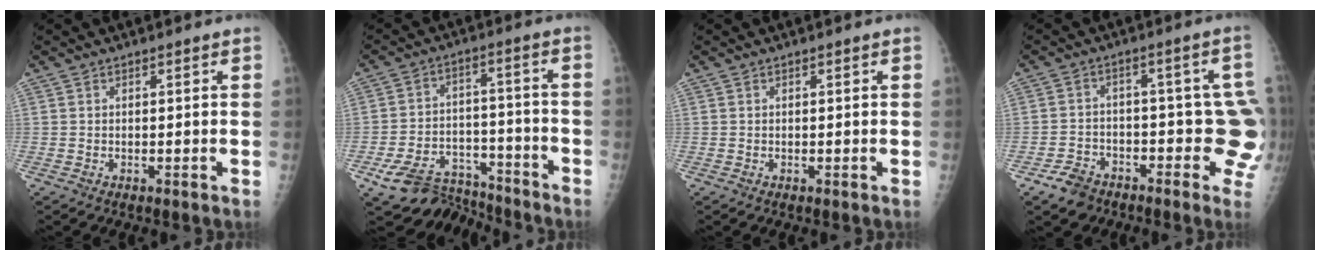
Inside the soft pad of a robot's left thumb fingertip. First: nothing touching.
{"total": 13.6, "force": [-11.7, 6.4, 2.9], "torque": [-0.034, 0.080, -0.187]}
{"total": 0.0}
{"total": 9.7, "force": [-4.7, 6.3, 5.7], "torque": [-0.033, 0.032, -0.071]}